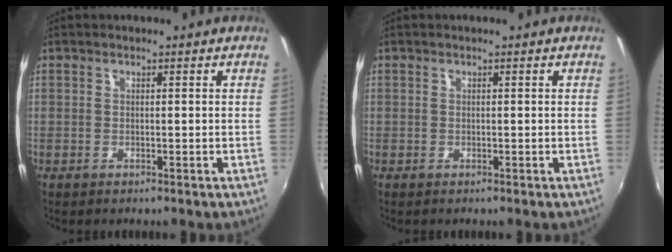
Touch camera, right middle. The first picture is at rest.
{"total": 0.0}